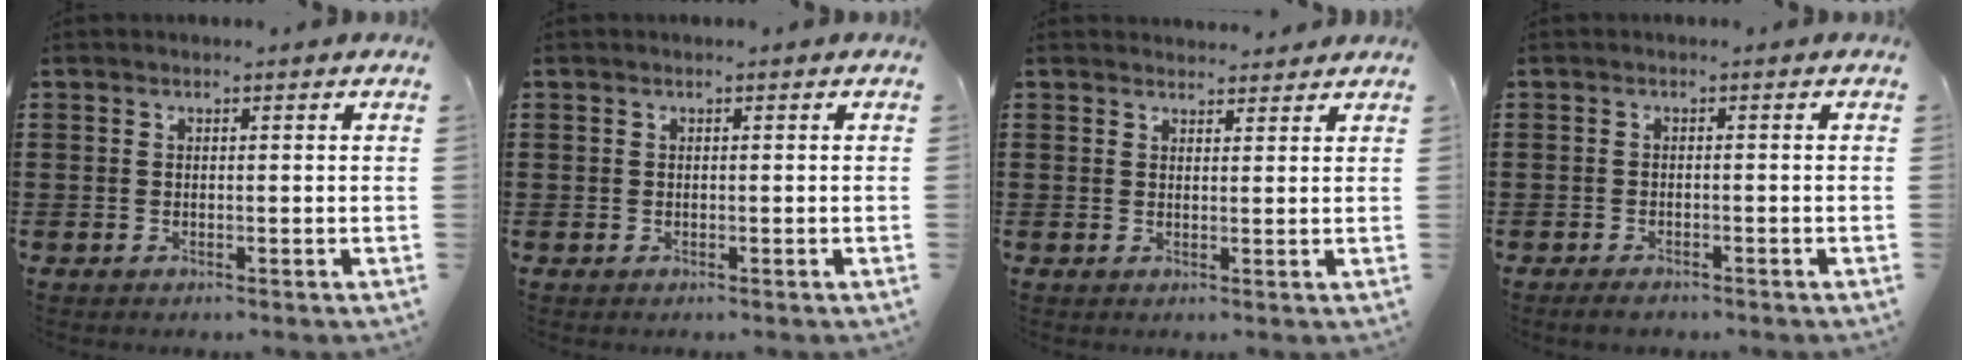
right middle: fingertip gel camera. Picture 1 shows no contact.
{"total": 0.0}
{"total": 1.9, "force": [1.9, 0.4, 0.1], "torque": [0.001, 0.001, 0.035]}
{"total": 1.3, "force": [-1.1, 0.4, 0.6], "torque": [-0.013, -0.002, -0.022]}